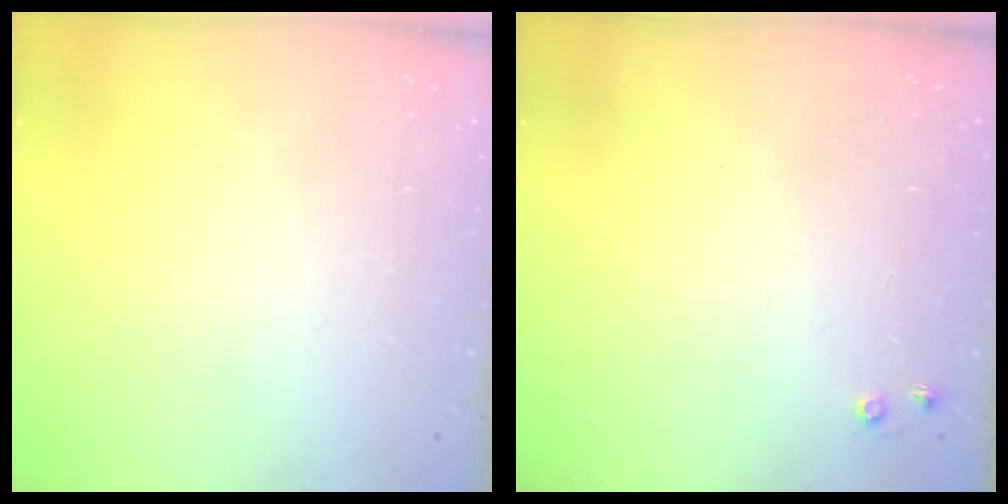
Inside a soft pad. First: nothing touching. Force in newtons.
{"total": 3.4, "press": 3.3, "slide": 0.6}